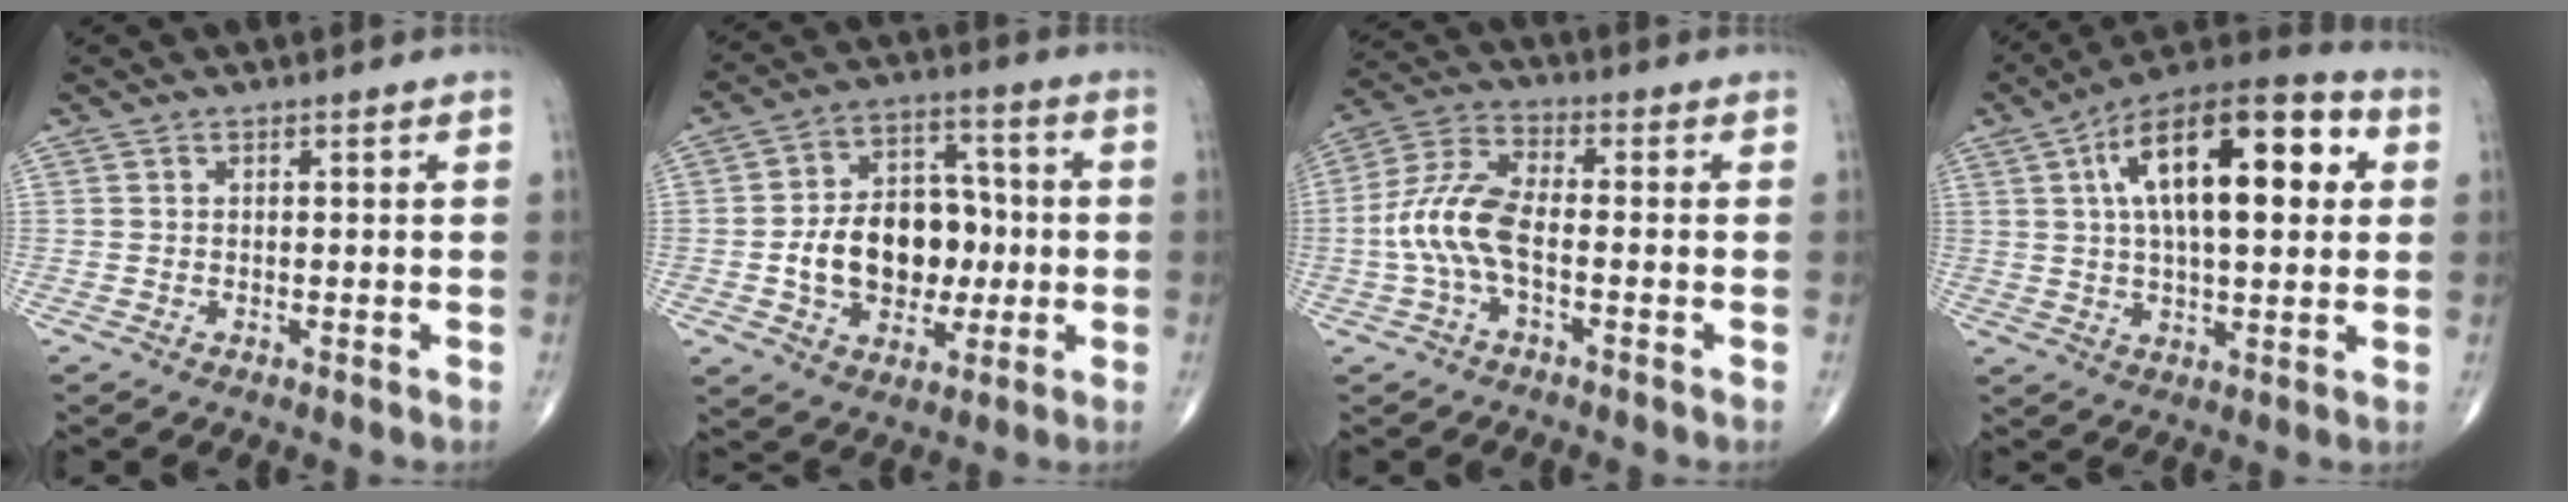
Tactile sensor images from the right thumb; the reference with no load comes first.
{"total": 15.4, "force": [-1.6, 11.1, 10.6], "torque": [-0.131, 0.034, -0.020]}
{"total": 9.7, "force": [-1.9, 4.2, 8.5], "torque": [-0.195, 0.032, -0.044]}
{"total": 21.9, "force": [5.5, 9.3, 19.0], "torque": [-0.287, 0.016, 0.076]}